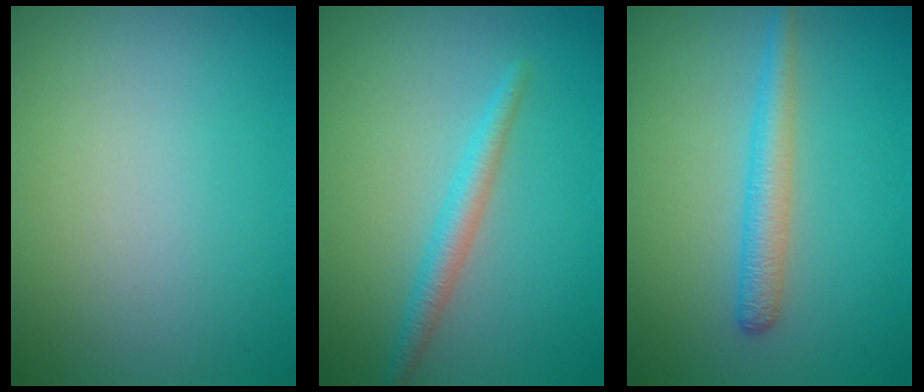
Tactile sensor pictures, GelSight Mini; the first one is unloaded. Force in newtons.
{"total": 2.2, "press": 2.2, "slide": 0.0}
{"total": 2.6, "press": 2.6, "slide": 0.1}